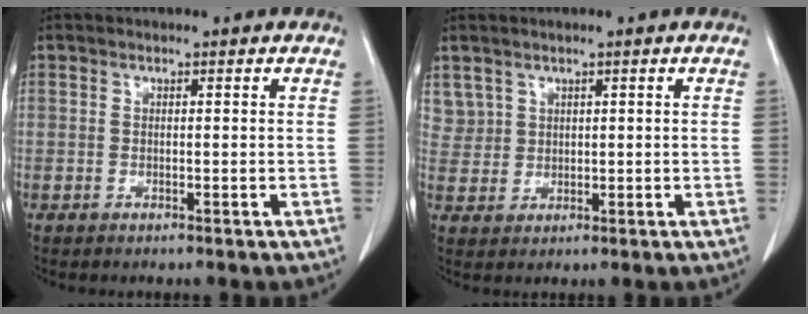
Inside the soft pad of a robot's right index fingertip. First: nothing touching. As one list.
[{"total": 3.4, "force": [2.1, 2.7, -0.1], "torque": [0.012, 0.005, 0.043]}]